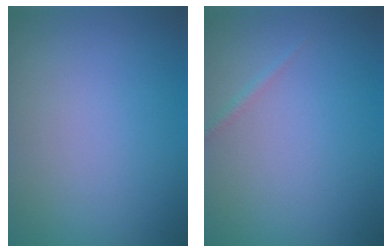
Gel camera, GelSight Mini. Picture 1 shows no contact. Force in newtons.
{"total": 0.6, "press": 0.6, "slide": 0.0}